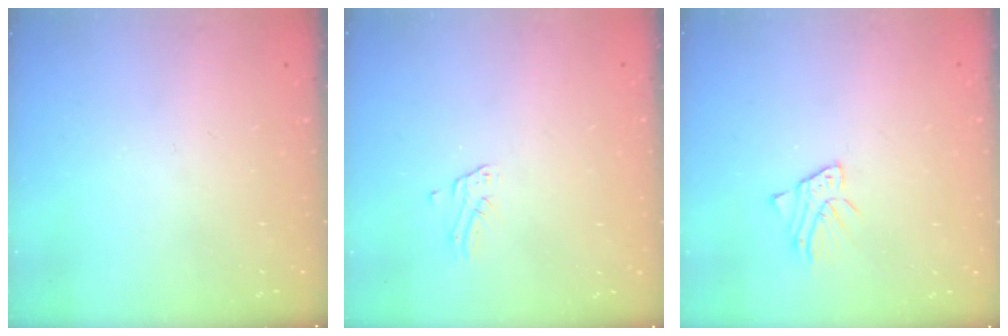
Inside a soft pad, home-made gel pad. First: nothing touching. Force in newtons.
{"total": 1.2, "press": 1.2, "slide": 0.0}
{"total": 2.4, "press": 2.4, "slide": 0.2}